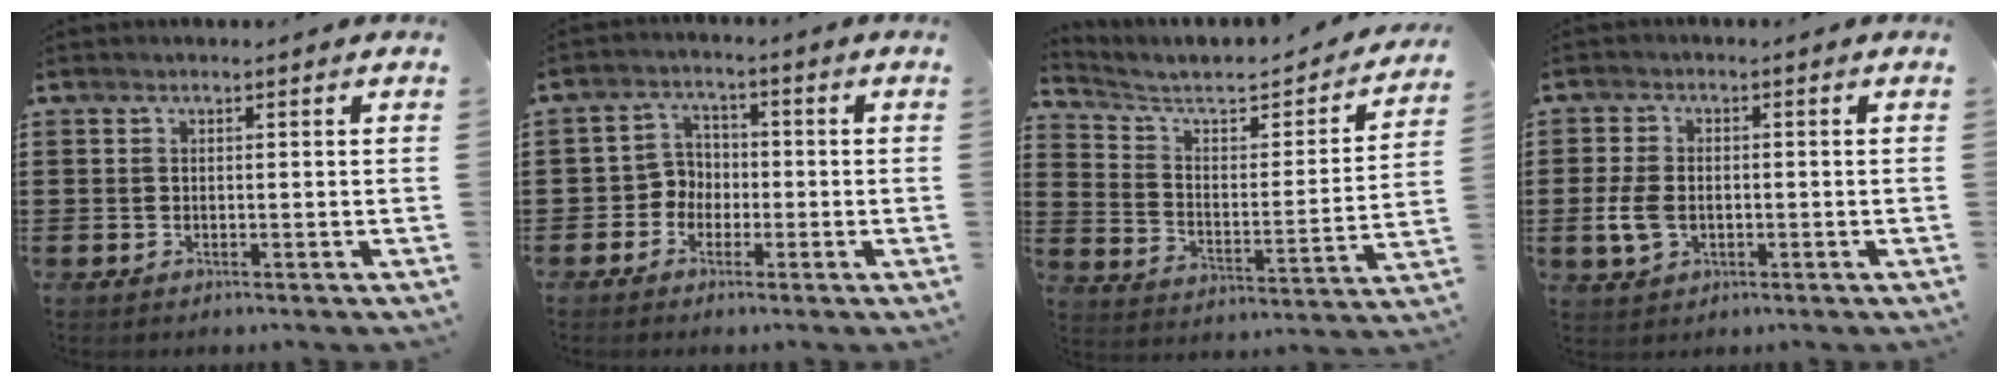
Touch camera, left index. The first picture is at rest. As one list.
[{"total": 4.1, "force": [-1.9, 3.6, 0.9], "torque": [-0.031, 0.010, -0.042]}, {"total": 5.3, "force": [4.1, 2.0, 2.6], "torque": [-0.076, -0.027, 0.062]}, {"total": 4.4, "force": [-0.7, 2.9, 3.3], "torque": [-0.081, -0.001, -0.017]}]